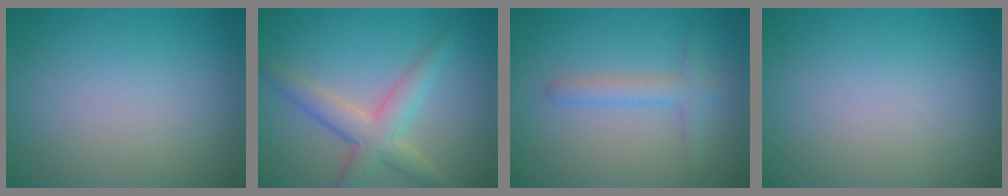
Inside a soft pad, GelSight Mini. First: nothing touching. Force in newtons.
{"total": 4.2, "press": 4.2, "slide": 0.2}
{"total": 2.0, "press": 2.0, "slide": 0.1}
{"total": 0.0}